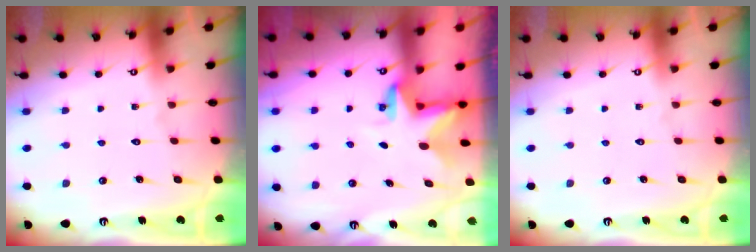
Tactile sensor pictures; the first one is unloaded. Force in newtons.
{"total": 2.8, "press": 2.8, "slide": 0.2}
{"total": 0.0}